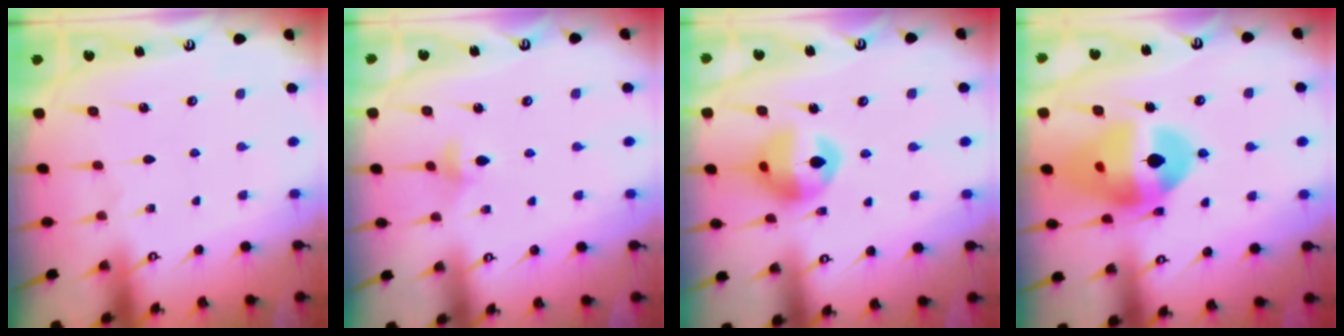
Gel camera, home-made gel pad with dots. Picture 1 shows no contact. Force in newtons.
{"total": 4.2, "press": 4.1, "slide": 0.9}
{"total": 13.3, "press": 13.2, "slide": 1.6}
{"total": 17.9, "press": 17.8, "slide": 2.0}